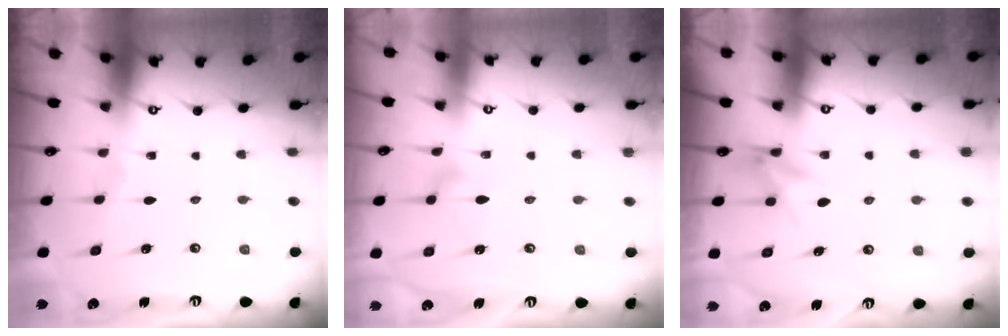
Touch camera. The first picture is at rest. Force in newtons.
{"total": 8.1, "press": 8.0, "slide": 0.4}
{"total": 8.5, "press": 8.4, "slide": 1.1}